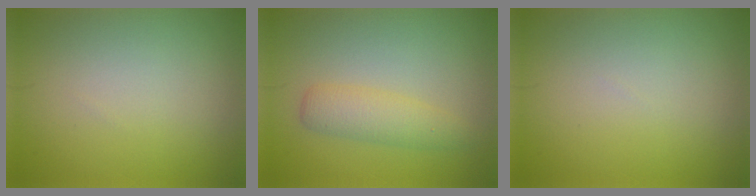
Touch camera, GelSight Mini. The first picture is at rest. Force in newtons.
{"total": 2.8, "press": 2.7, "slide": 0.2}
{"total": 0.0}